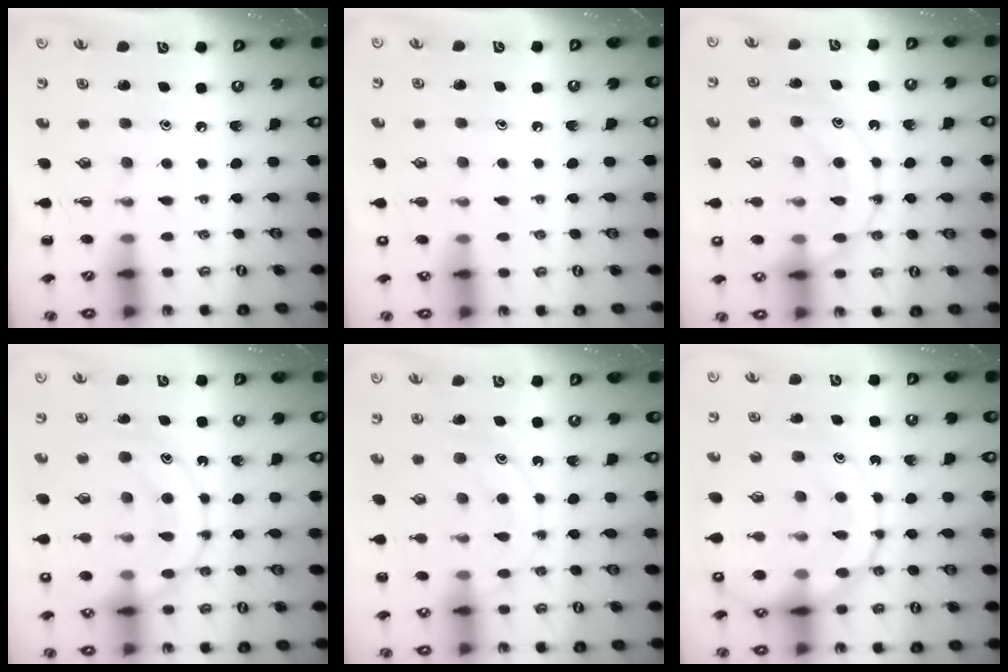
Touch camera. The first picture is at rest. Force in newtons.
{"total": 1.4, "press": 1.4, "slide": 0.1}
{"total": 14.9, "press": 14.9, "slide": 0.8}
{"total": 17.9, "press": 17.9, "slide": 1.7}
{"total": 12.4, "press": 12.4, "slide": 0.6}
{"total": 18.5, "press": 18.1, "slide": 3.5}